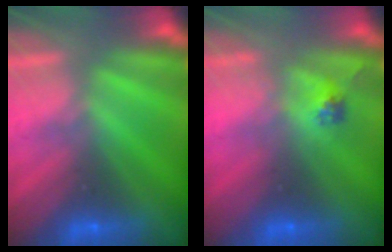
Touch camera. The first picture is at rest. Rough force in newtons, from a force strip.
{"total": 2.4}